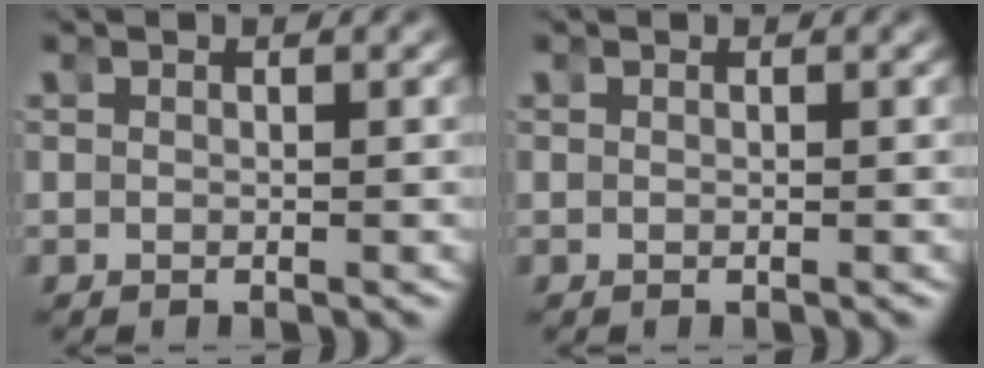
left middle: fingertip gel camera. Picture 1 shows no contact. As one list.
[{"total": 0.0}]